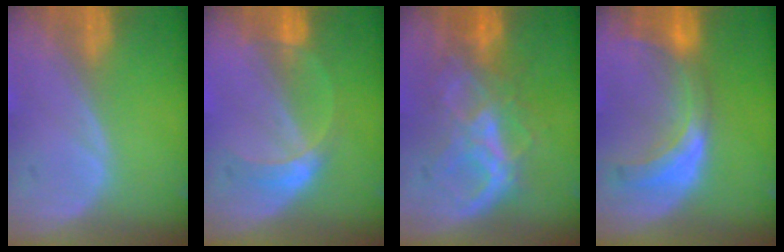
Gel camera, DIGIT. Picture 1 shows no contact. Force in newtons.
{"total": 3.7, "press": 3.6, "slide": 0.3}
{"total": 7.5, "press": 7.3, "slide": 1.6}
{"total": 7.5, "press": 6.8, "slide": 3.2}